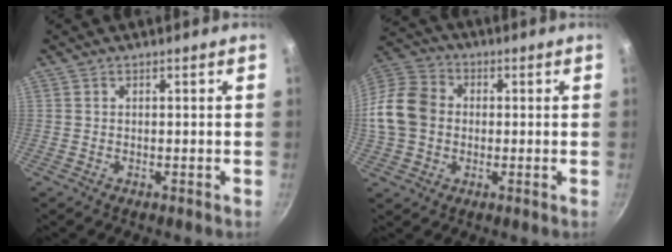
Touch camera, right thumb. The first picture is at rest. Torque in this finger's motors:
{"motor_torque": [-0.15, 0.57, 0.36, 0.33, 0.16]}